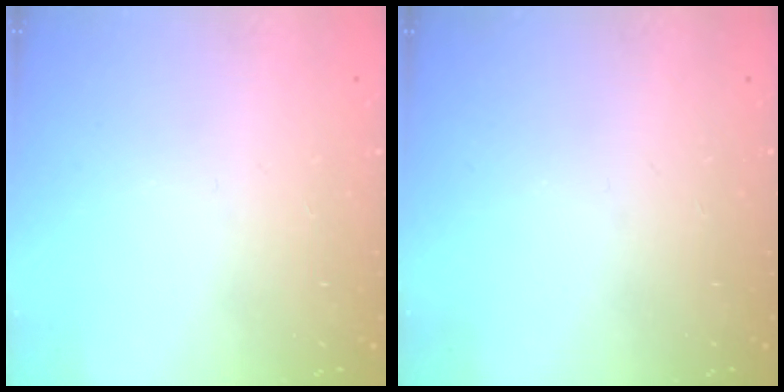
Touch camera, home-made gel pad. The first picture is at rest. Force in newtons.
{"total": 0.0}